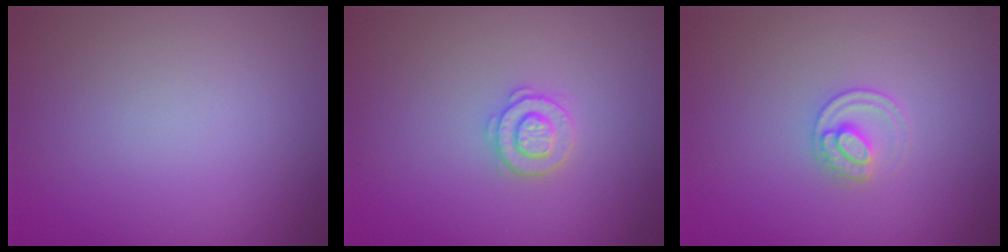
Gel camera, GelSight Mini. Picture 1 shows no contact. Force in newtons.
{"total": 2.2, "press": 2.2, "slide": 0.3}
{"total": 2.1, "press": 2.1, "slide": 0.2}